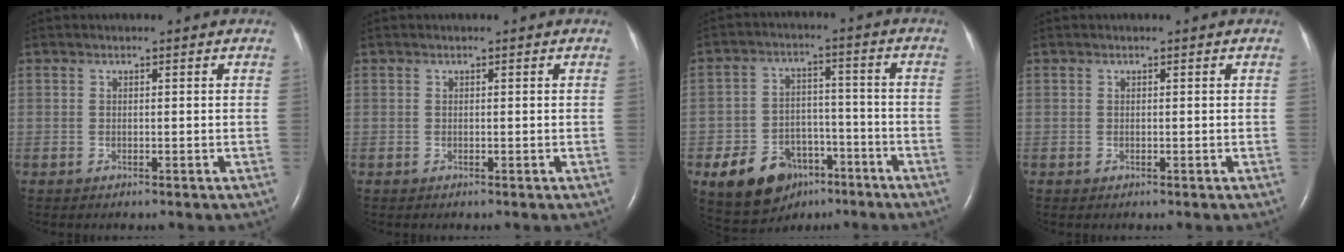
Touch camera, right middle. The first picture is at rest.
{"total": 0.0}
{"total": 11.2, "force": [-6.3, 7.5, 5.4], "torque": [-0.104, 0.014, -0.093]}
{"total": 0.0}